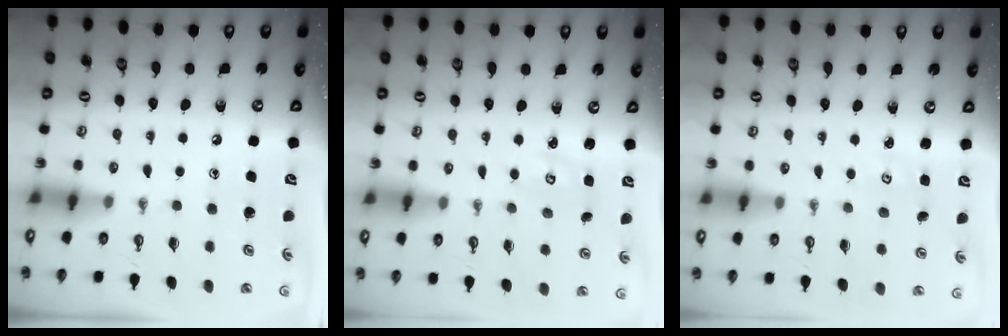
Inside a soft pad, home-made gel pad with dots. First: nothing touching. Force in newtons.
{"total": 2.7, "press": 2.7, "slide": 0.3}
{"total": 2.0, "press": 2.0, "slide": 0.3}